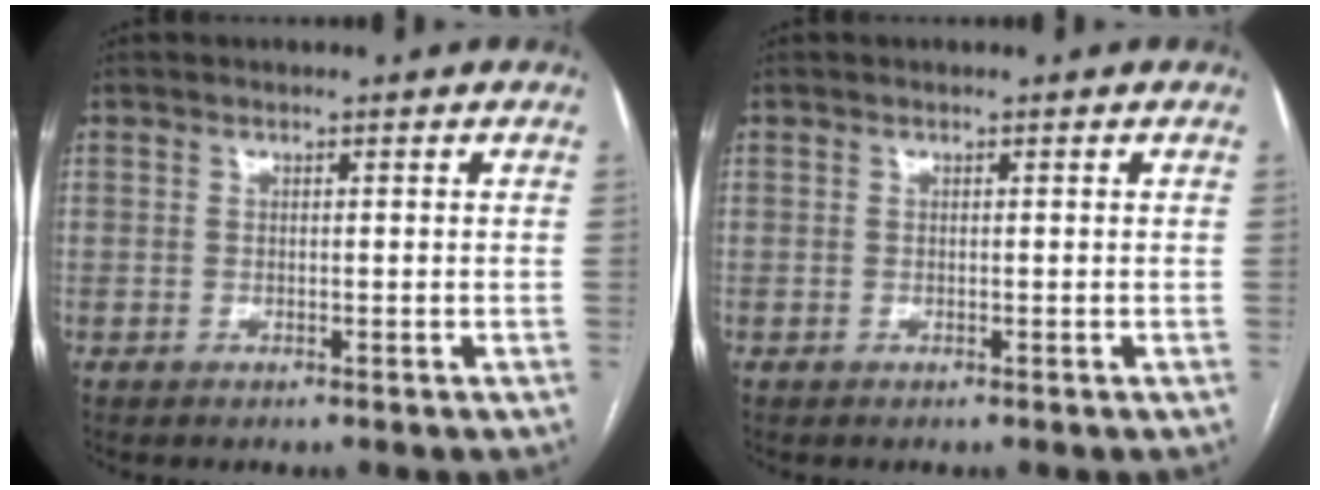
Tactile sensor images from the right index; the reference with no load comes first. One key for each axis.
{"total": 0.0}